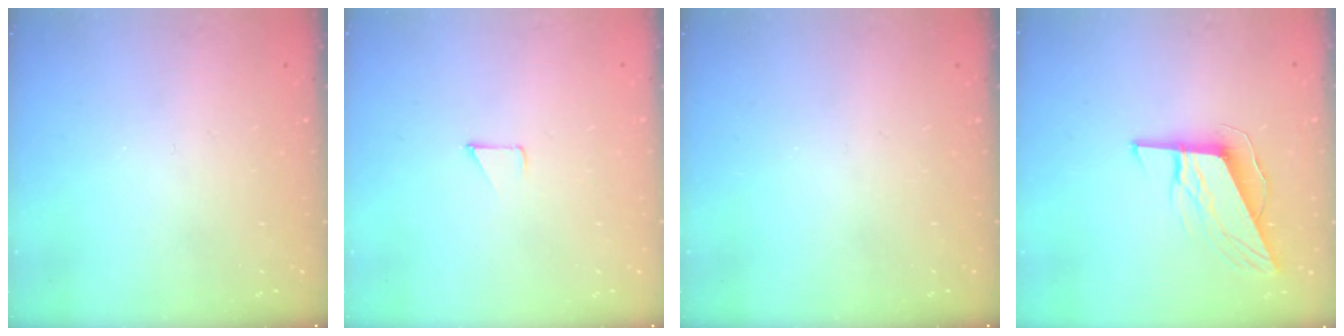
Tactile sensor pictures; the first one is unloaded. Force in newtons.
{"total": 2.9, "press": 2.8, "slide": 0.3}
{"total": 0.0}
{"total": 9.7, "press": 9.5, "slide": 1.9}